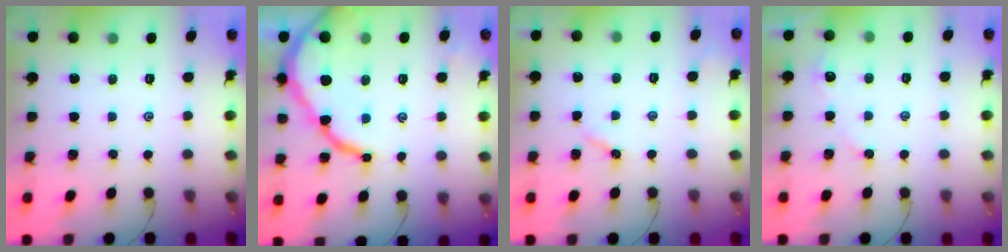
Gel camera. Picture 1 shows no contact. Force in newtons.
{"total": 12.5, "press": 12.5, "slide": 1.4}
{"total": 3.0, "press": 2.9, "slide": 0.5}
{"total": 3.2, "press": 3.2, "slide": 0.3}